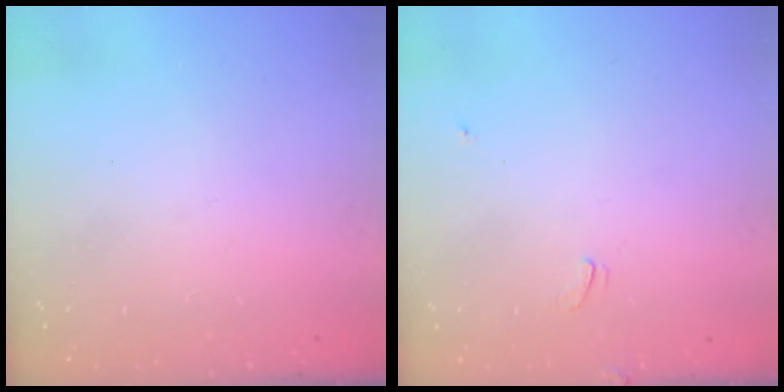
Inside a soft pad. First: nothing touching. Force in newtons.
{"total": 0.7, "press": 0.6, "slide": 0.4}